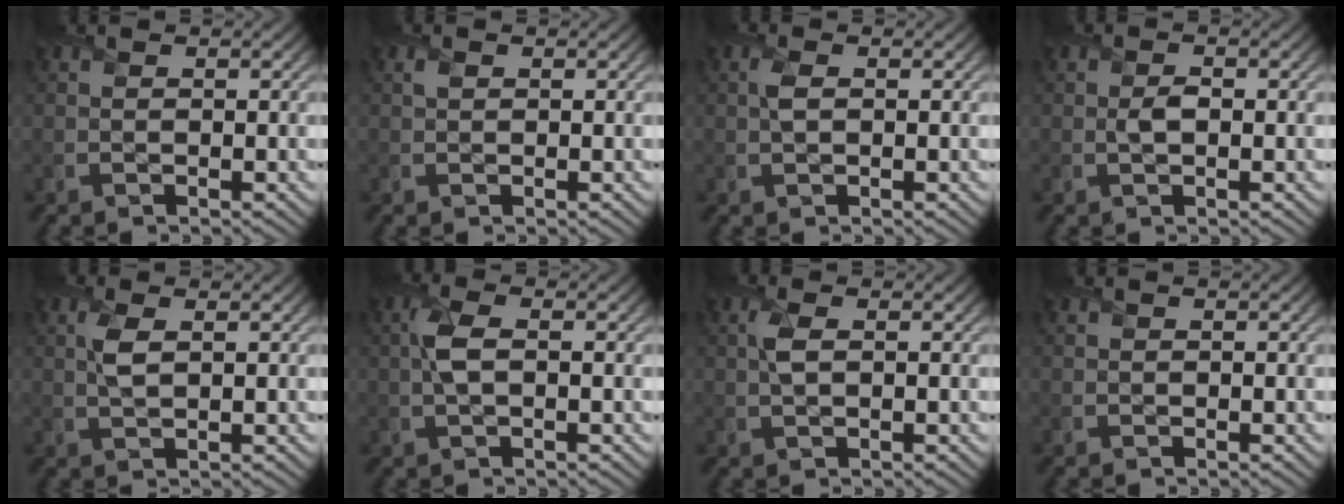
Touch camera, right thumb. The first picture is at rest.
{"total": 0.5, "force": [0.2, 0.4, 0.3], "torque": [-0.006, -0.003, 0.005]}
{"total": 1.6, "force": [0.2, 0.8, 1.4], "torque": [-0.037, 0.002, 0.005]}
{"total": 1.3, "force": [-0.1, 0.8, 1.1], "torque": [-0.021, -0.003, -0.001]}
{"total": 2.6, "force": [0.7, 1.0, 2.3], "torque": [-0.057, 0.001, 0.016]}
{"total": 3.4, "force": [0.2, 1.4, 3.1], "torque": [-0.077, 0.004, 0.003]}
{"total": 2.3, "force": [0.4, 0.9, 2.0], "torque": [-0.051, 0.003, 0.008]}
{"total": 0.0}